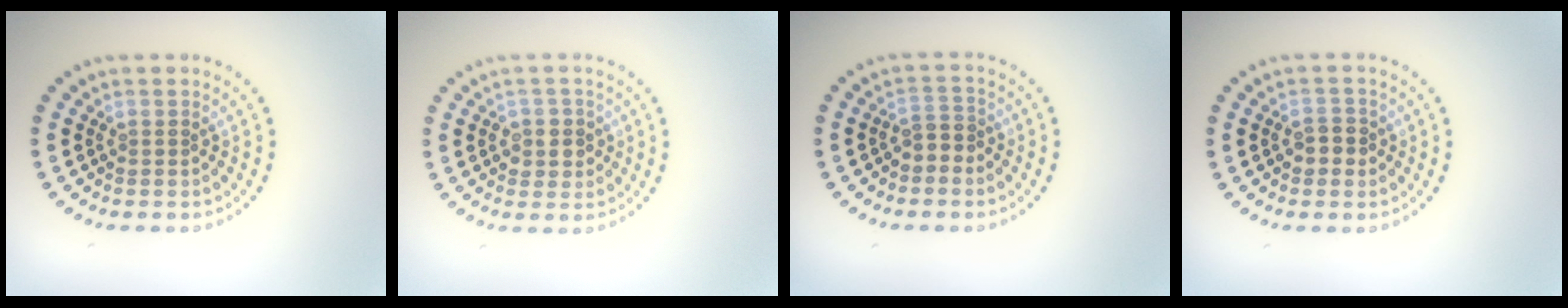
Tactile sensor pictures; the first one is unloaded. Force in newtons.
{"total": 2.2, "press": 2.1, "slide": 0.7}
{"total": 1.8, "press": 1.5, "slide": 0.9}
{"total": 1.9, "press": 1.9, "slide": 0.3}